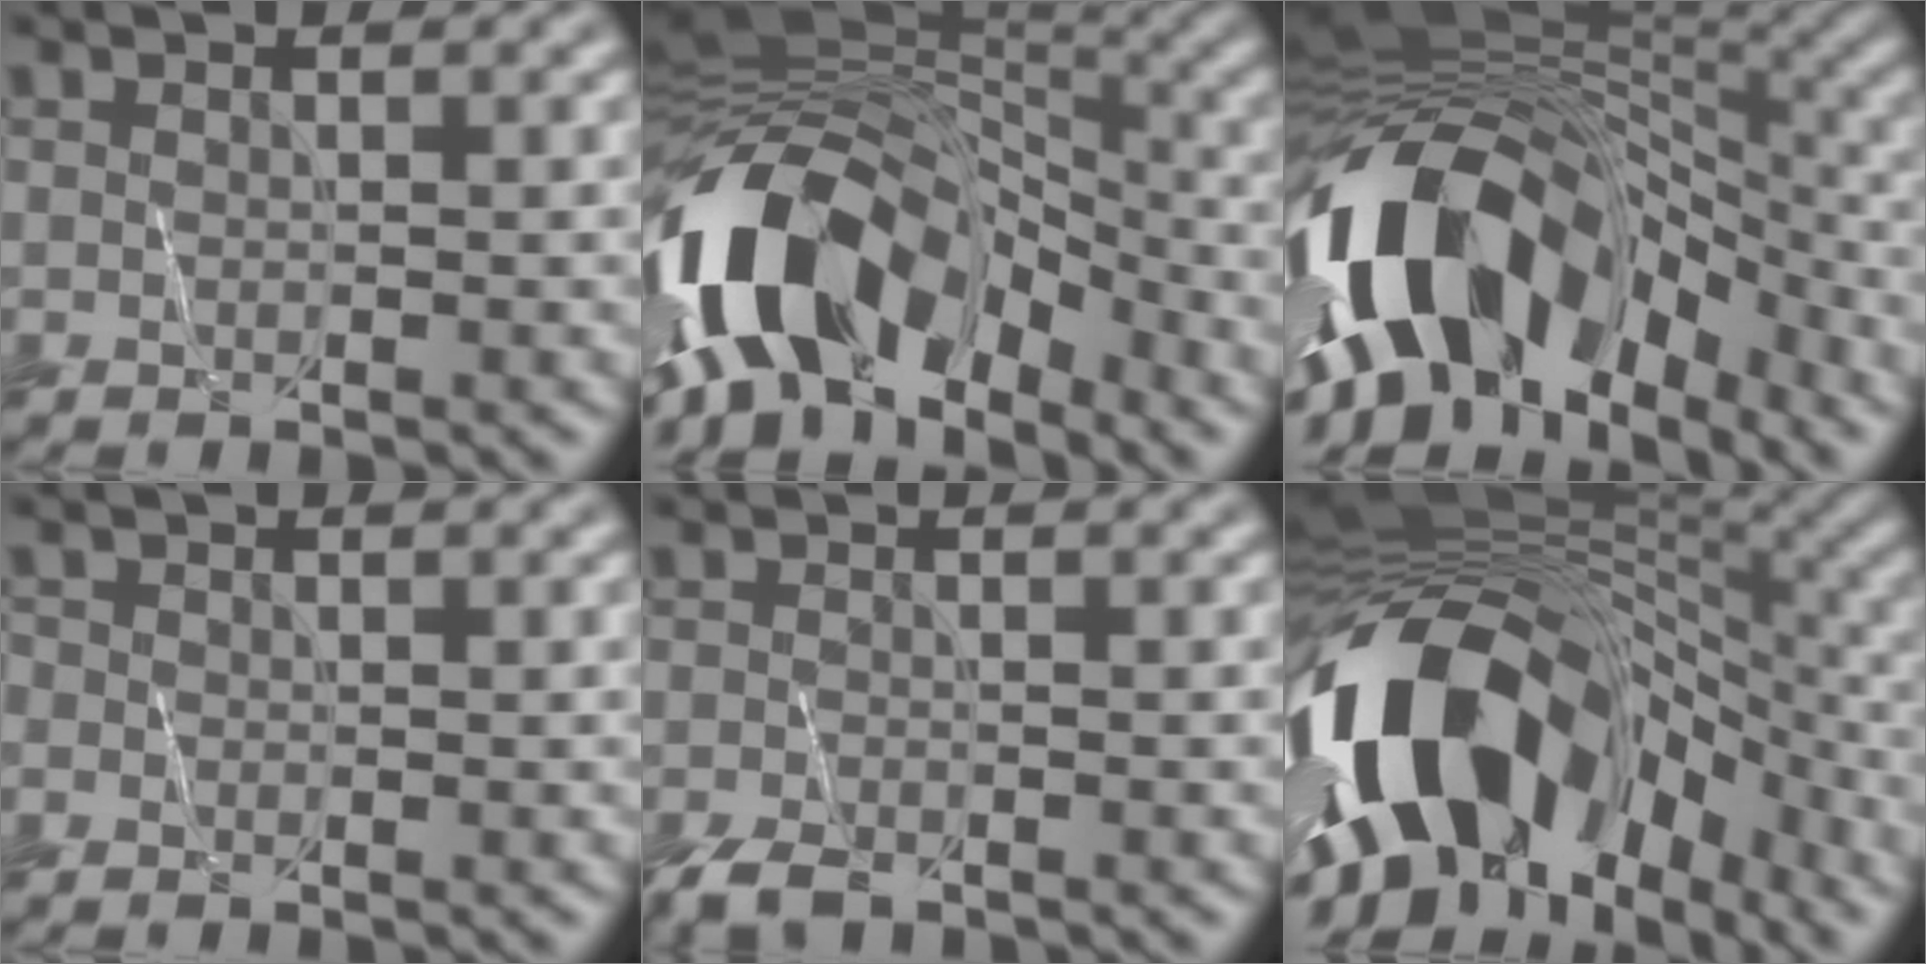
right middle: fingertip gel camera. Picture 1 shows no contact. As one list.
[{"total": 12.0, "force": [-7.4, 6.4, 6.9], "torque": [-0.124, 0.012, -0.138]}, {"total": 13.4, "force": [-7.3, 7.0, 8.7], "torque": [-0.158, 0.011, -0.126]}, {"total": 0.8, "force": [-0.5, 0.6, 0.1], "torque": [-0.002, -0.003, -0.009]}, {"total": 2.9, "force": [-2.6, 0.8, 1.0], "torque": [-0.022, -0.008, -0.049]}, {"total": 14.4, "force": [-7.2, 8.2, 9.4], "torque": [-0.164, -0.014, -0.118]}]